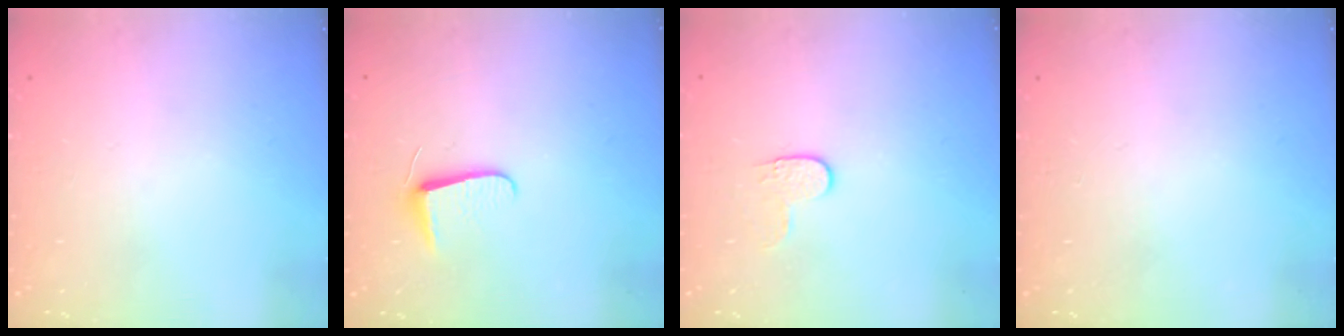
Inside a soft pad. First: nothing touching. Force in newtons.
{"total": 6.2, "press": 6.1, "slide": 0.7}
{"total": 4.3, "press": 4.3, "slide": 0.5}
{"total": 0.0}